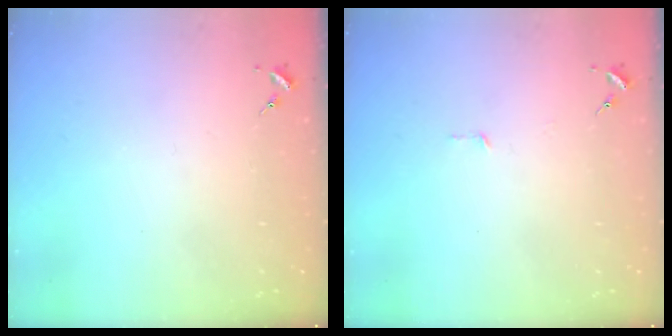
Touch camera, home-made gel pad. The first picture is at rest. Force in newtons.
{"total": 2.8, "press": 2.8, "slide": 0.2}